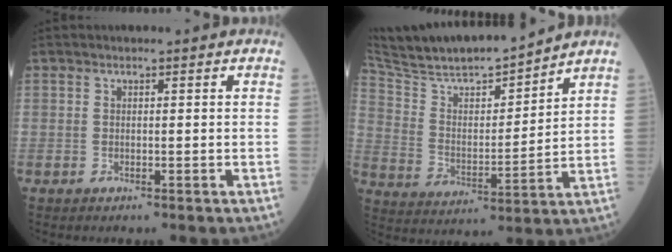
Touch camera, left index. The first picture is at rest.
{"total": 16.8, "force": [15.1, 1.8, 7.1], "torque": [-0.131, 0.000, 0.262]}